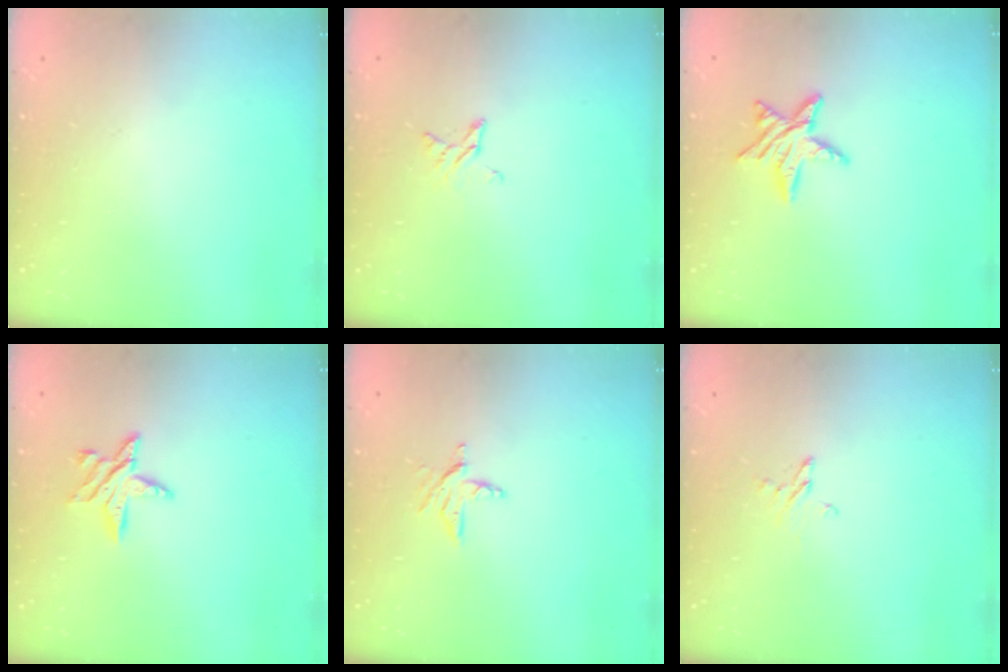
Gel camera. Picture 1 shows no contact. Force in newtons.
{"total": 3.0, "press": 3.0, "slide": 0.3}
{"total": 9.3, "press": 9.2, "slide": 0.5}
{"total": 7.3, "press": 7.3, "slide": 0.5}
{"total": 5.8, "press": 5.8, "slide": 0.5}
{"total": 2.9, "press": 2.9, "slide": 0.3}